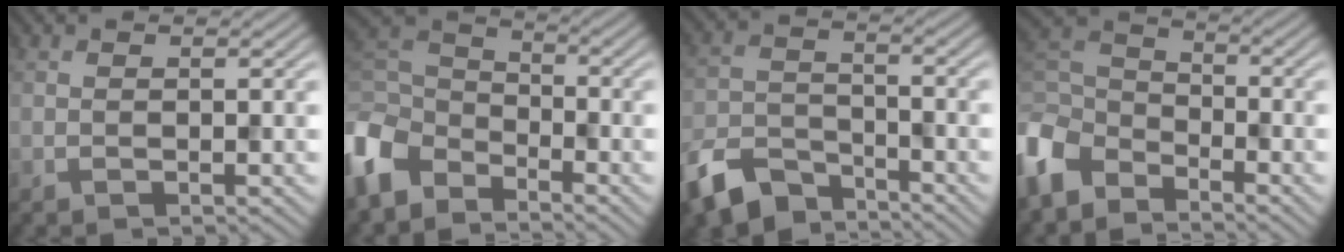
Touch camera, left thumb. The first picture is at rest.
{"total": 9.5, "force": [-6.1, 5.6, 4.6], "torque": [-0.131, -0.010, -0.145]}
{"total": 8.9, "force": [-7.0, 4.1, 3.7], "torque": [-0.083, -0.013, -0.148]}
{"total": 8.7, "force": [-6.0, 4.9, 3.9], "torque": [-0.109, -0.010, -0.146]}